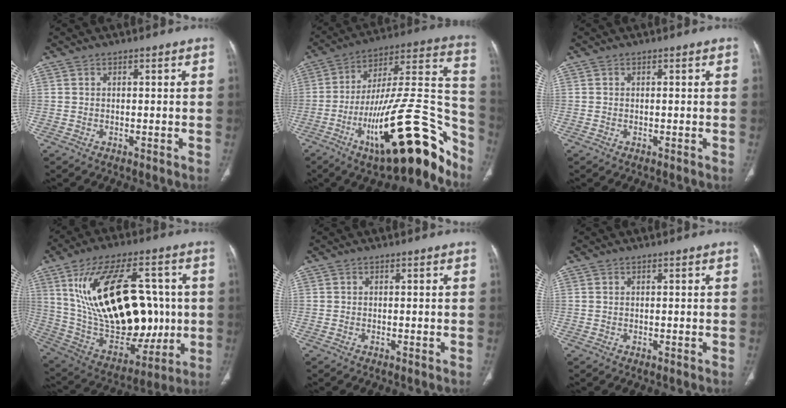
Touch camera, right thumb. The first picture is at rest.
{"total": 28.5, "force": [-15.4, 8.5, 22.5], "torque": [-0.283, 0.098, -0.238]}
{"total": 0.0}
{"total": 29.1, "force": [3.9, 16.0, 24.1], "torque": [-0.400, -0.003, 0.089]}
{"total": 0.0}
{"total": 0.0}